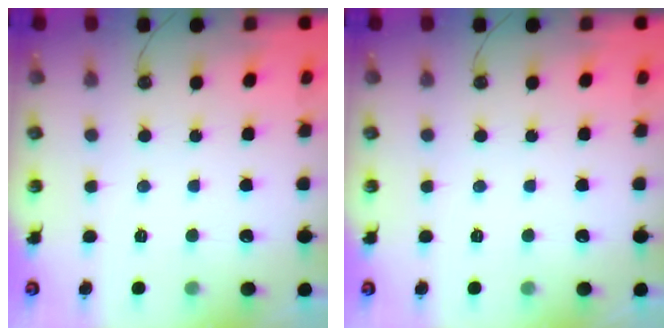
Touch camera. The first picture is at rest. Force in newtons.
{"total": 0.0}